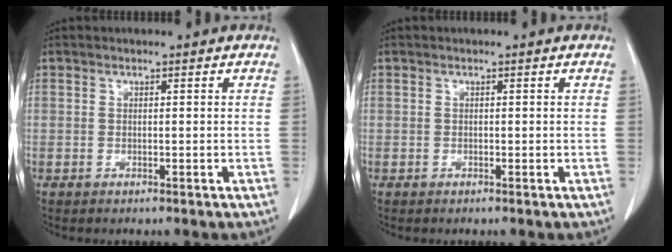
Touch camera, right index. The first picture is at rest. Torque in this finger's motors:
{"motor_torque": [0.01, -0.01, -0.01, 0.00]}